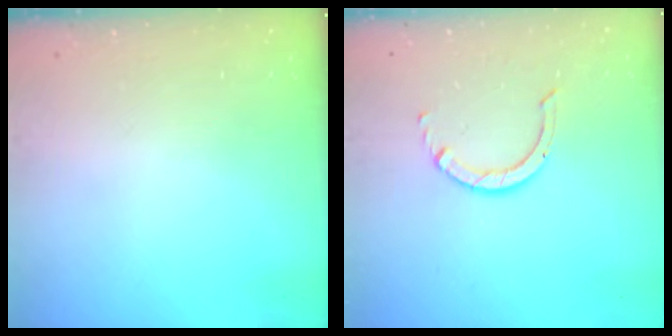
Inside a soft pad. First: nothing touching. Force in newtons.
{"total": 3.5, "press": 3.5, "slide": 0.6}